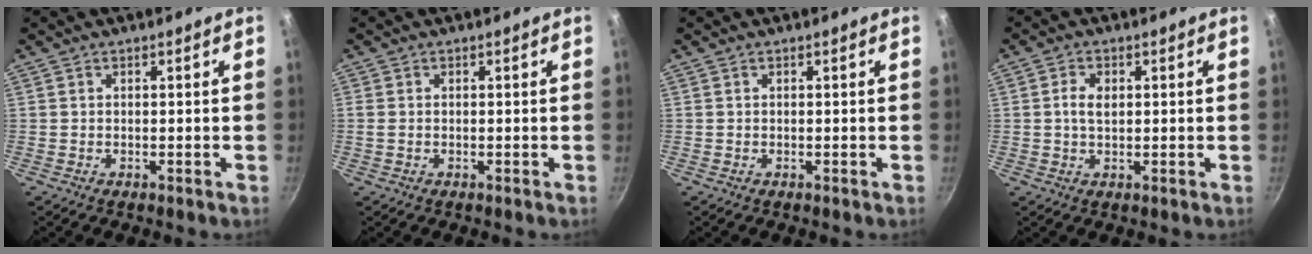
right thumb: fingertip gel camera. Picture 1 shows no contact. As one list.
[{"total": 1.2, "force": [-0.1, 0.8, 0.9], "torque": [-0.027, -0.001, -0.001]}, {"total": 0.0}, {"total": 3.0, "force": [0.4, 1.9, 2.4], "torque": [-0.044, -0.001, 0.007]}]